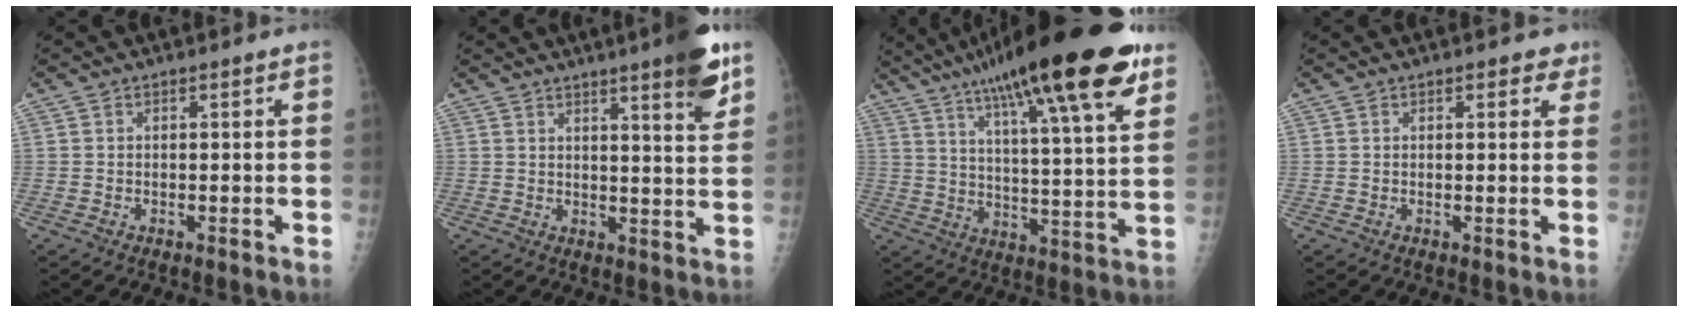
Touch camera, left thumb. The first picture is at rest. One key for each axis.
{"total": 9.0, "fx": 5.6, "fy": 0.9, "fz": 7.0, "tx": -0.081, "ty": -0.031, "tz": 0.072}
{"total": 24.5, "fx": 14.4, "fy": 3.9, "fz": 19.4, "tx": -0.296, "ty": -0.026, "tz": 0.213}
{"total": 2.6, "fx": 1.6, "fy": 1.5, "fz": 1.4, "tx": 0.006, "ty": -0.003, "tz": 0.015}